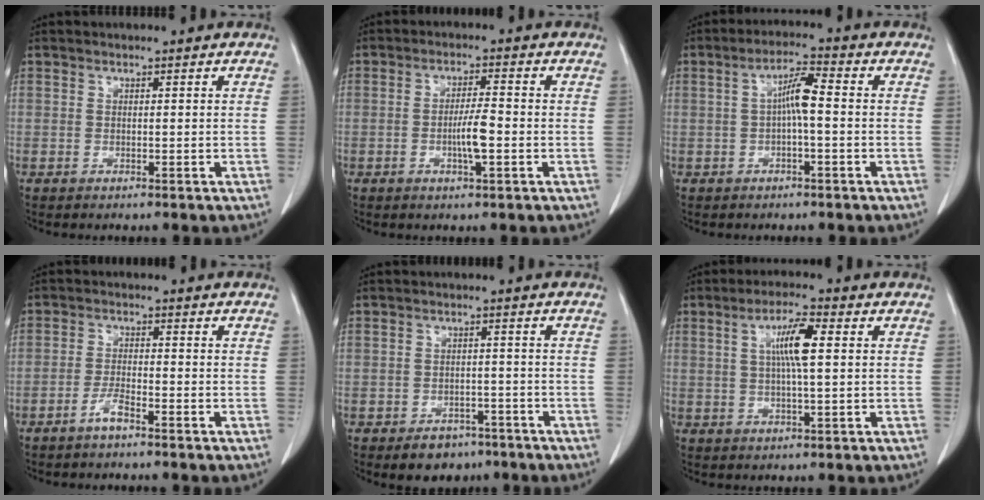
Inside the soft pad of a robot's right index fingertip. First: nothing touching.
{"total": 4.6, "force": [-1.1, 0.5, 4.4], "torque": [-0.083, -0.003, -0.020]}
{"total": 4.8, "force": [-0.1, 0.6, 4.7], "torque": [-0.086, 0.015, -0.001]}
{"total": 2.7, "force": [-2.0, 0.2, 1.9], "torque": [-0.037, 0.001, -0.038]}
{"total": 5.0, "force": [-3.5, 3.2, 1.5], "torque": [-0.018, 0.007, -0.047]}
{"total": 6.5, "force": [1.4, 0.5, 6.3], "torque": [-0.115, 0.006, 0.024]}